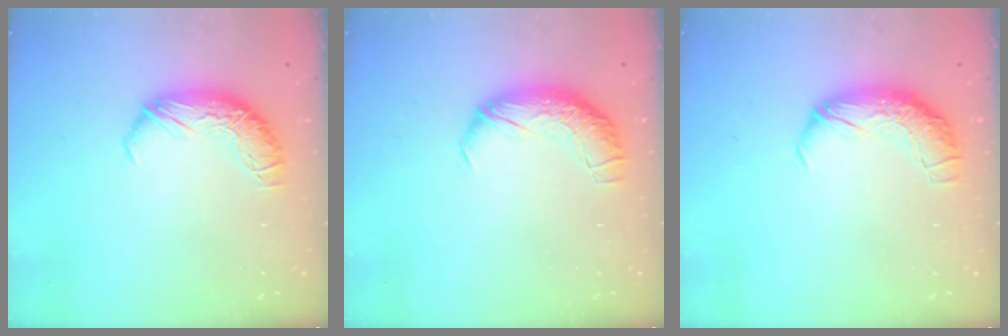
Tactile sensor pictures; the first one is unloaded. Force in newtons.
{"total": 2.3, "press": 0.9, "slide": 2.2}
{"total": 2.3, "press": 1.0, "slide": 2.1}